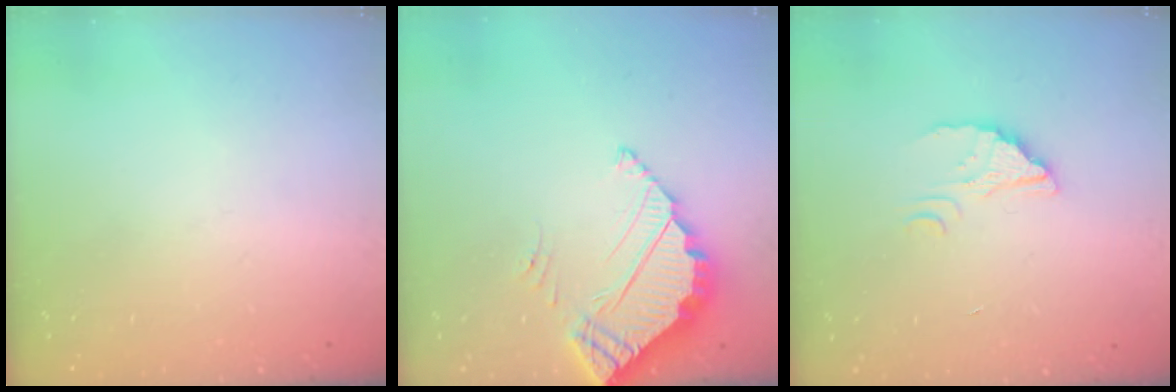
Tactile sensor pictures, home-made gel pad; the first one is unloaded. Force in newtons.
{"total": 5.6, "press": 5.6, "slide": 0.2}
{"total": 2.4, "press": 2.4, "slide": 0.0}